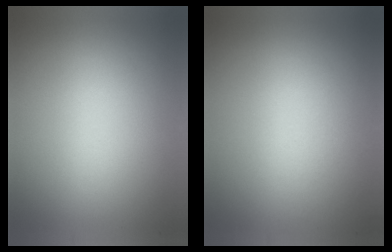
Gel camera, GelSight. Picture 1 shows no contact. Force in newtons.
{"total": 2.0}